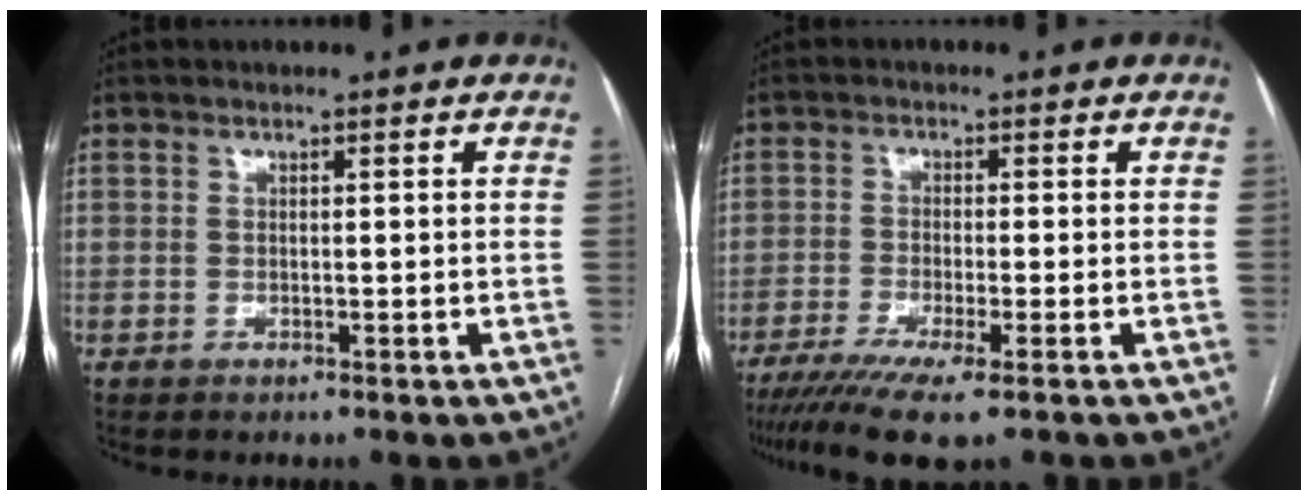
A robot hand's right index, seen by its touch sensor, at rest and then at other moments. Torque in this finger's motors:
{"motor_torque": [1.28, -0.85, 0.38, 0.10]}